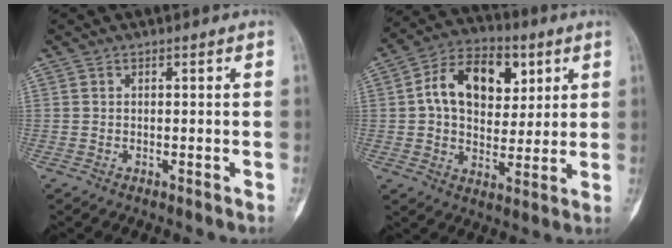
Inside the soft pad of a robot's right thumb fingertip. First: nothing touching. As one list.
[{"total": 15.4, "force": [4.3, 10.3, 10.6], "torque": [-0.135, 0.004, 0.066]}]